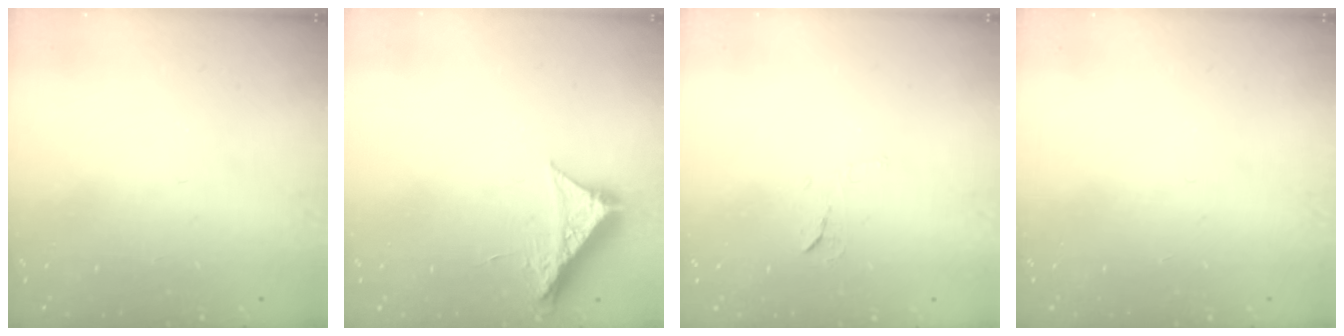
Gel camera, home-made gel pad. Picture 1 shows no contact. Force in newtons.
{"total": 8.6, "press": 8.6, "slide": 0.4}
{"total": 5.5, "press": 5.5, "slide": 0.4}
{"total": 0.0}